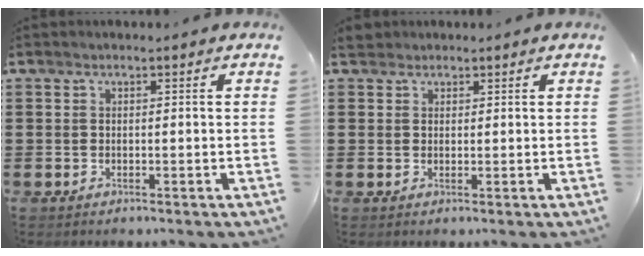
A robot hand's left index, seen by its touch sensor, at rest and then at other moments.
{"total": 2.3, "force": [1.8, 1.4, 0.2], "torque": [-0.003, 0.007, 0.033]}